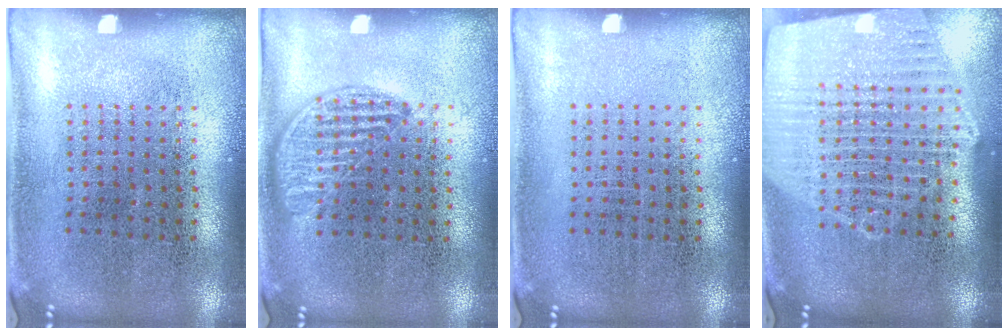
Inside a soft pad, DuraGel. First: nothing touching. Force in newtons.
{"total": 0.9, "press": 0.8, "slide": 0.4}
{"total": 0.0}
{"total": 2.3, "press": 2.0, "slide": 1.1}